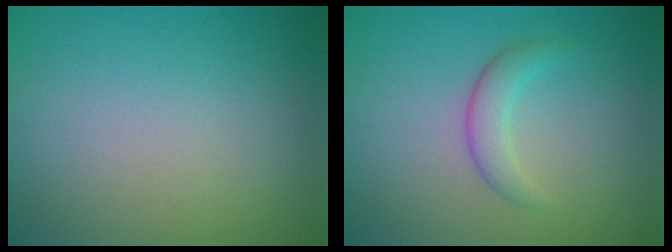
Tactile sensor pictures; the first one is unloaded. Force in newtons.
{"total": 2.2, "press": 2.2, "slide": 0.1}